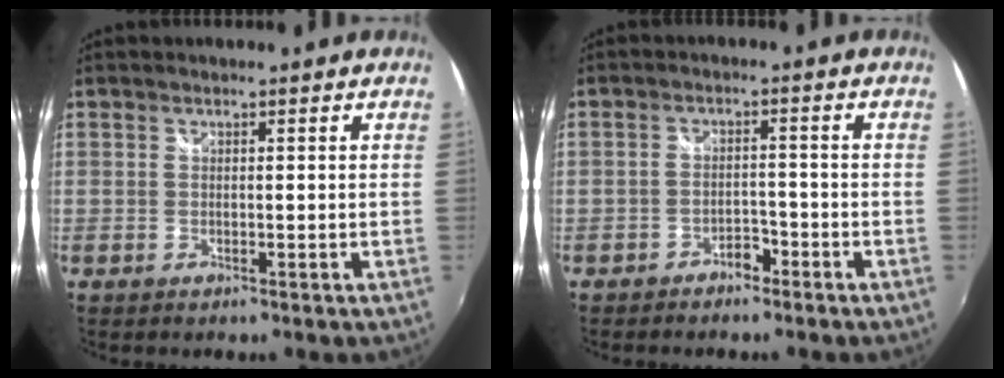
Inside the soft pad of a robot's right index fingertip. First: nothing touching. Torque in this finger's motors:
{"motor_torque": [-0.74, 0.82, 0.01, 0.03]}